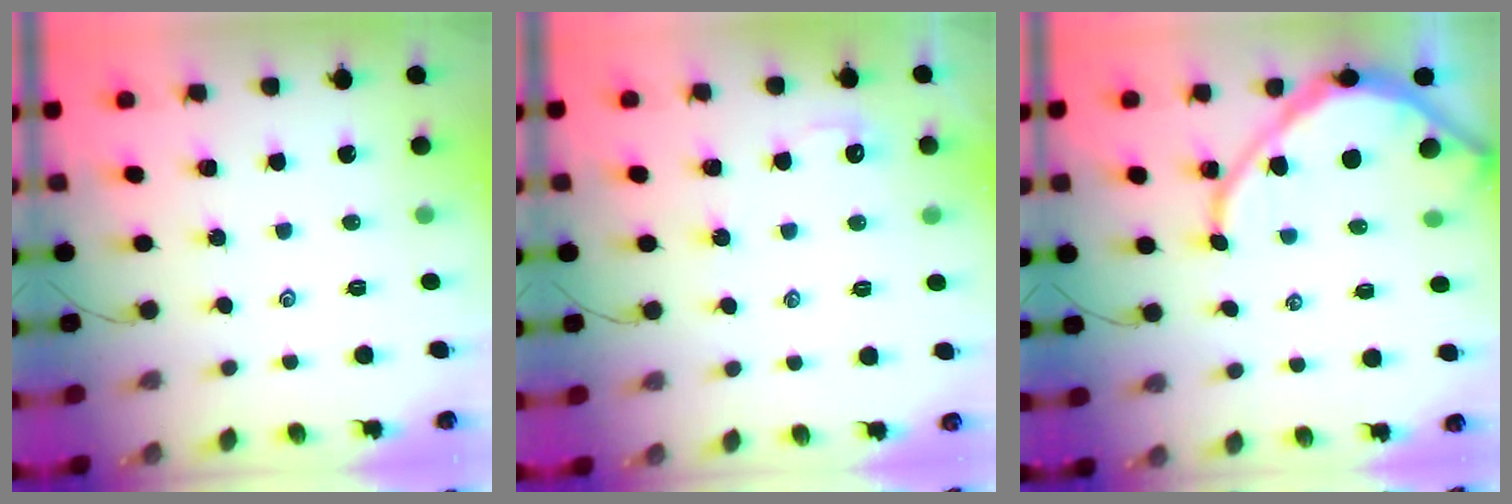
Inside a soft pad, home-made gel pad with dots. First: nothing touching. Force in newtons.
{"total": 1.8, "press": 1.8, "slide": 0.3}
{"total": 10.3, "press": 10.2, "slide": 1.1}